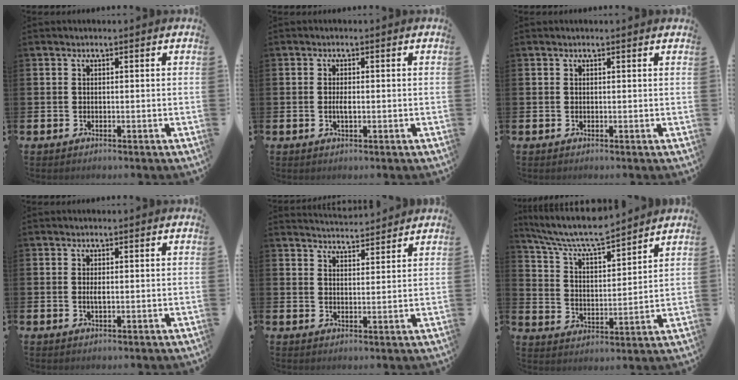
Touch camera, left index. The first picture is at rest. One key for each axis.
{"total": 1.6, "fx": -0.2, "fy": 0.5, "fz": 1.5, "tx": -0.024, "ty": 0.000, "tz": -0.006}
{"total": 0.0}
{"total": 1.2, "fx": 0.1, "fy": 0.4, "fz": 1.2, "tx": -0.018, "ty": 0.001, "tz": -0.001}
{"total": 4.1, "fx": 4.0, "fy": 0.2, "fz": -0.2, "tx": -0.004, "ty": -0.025, "tz": 0.074}
{"total": 7.8, "fx": 7.2, "fy": 0.9, "fz": 2.7, "tx": -0.085, "ty": -0.045, "tz": 0.126}